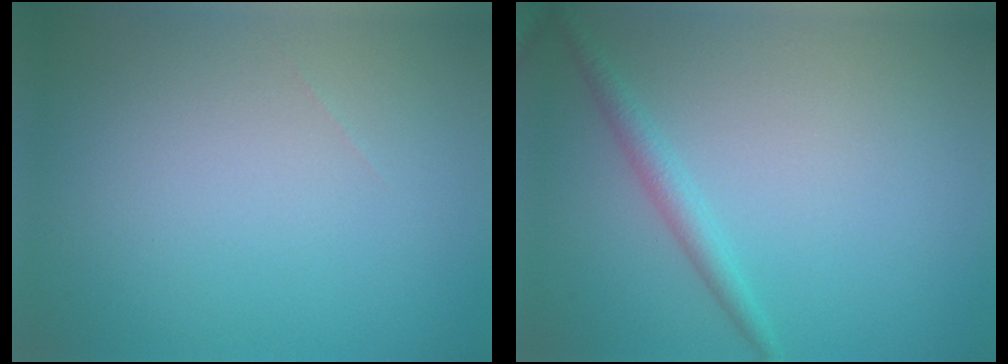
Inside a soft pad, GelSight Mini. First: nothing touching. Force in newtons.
{"total": 1.8, "press": 1.8, "slide": 0.1}